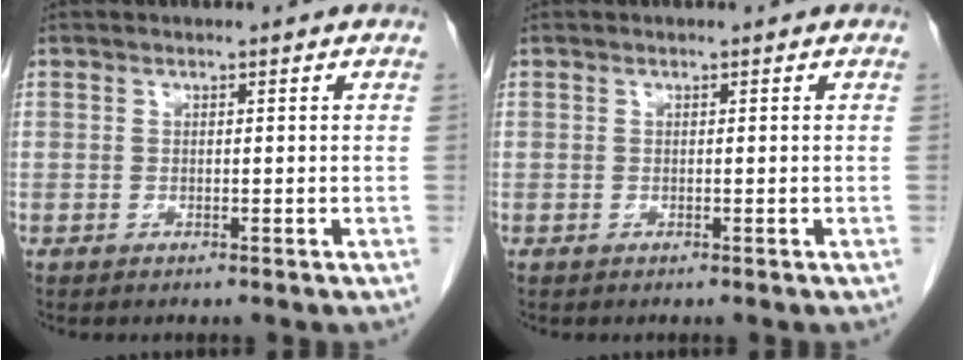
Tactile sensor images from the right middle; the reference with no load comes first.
{"total": 0.0}